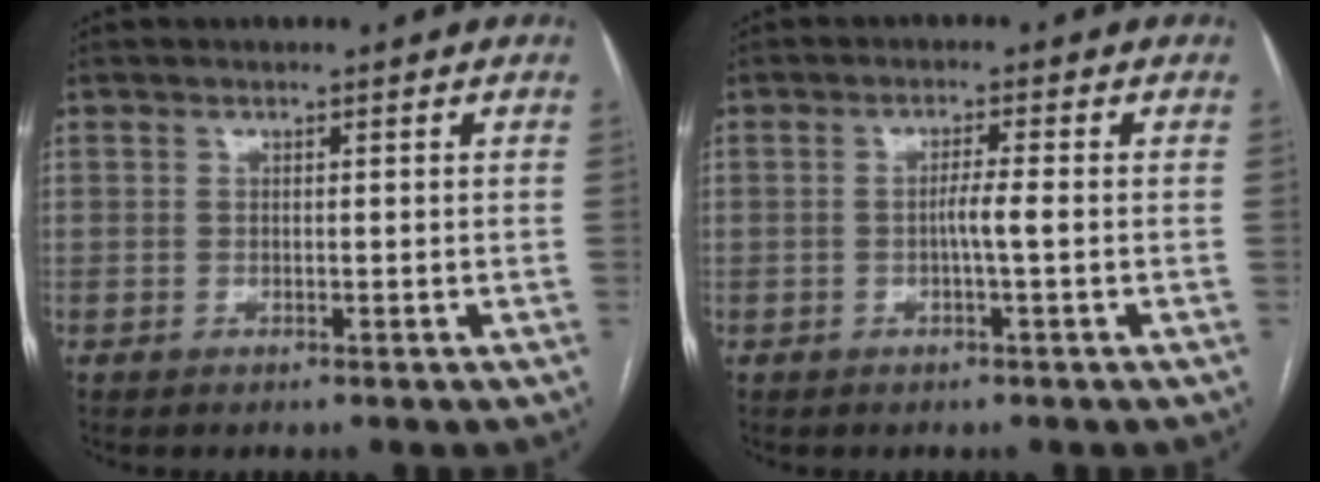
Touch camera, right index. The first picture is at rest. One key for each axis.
{"total": 2.5, "fx": -0.5, "fy": -0.3, "fz": 2.4, "tx": -0.042, "ty": 0.001, "tz": -0.008}